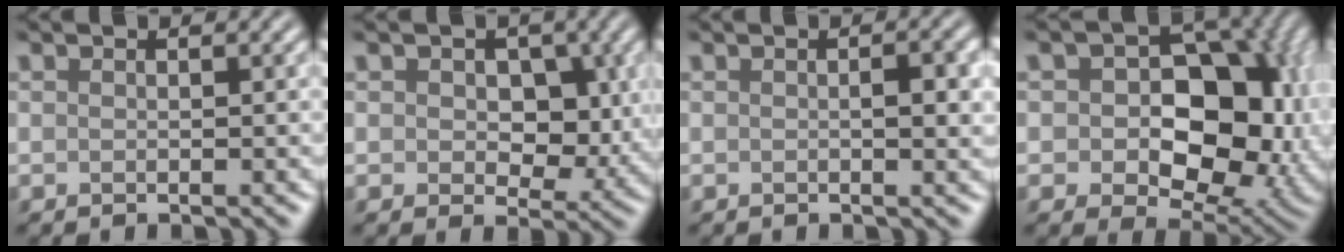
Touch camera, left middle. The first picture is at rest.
{"total": 5.2, "force": [0.8, 3.6, 3.8], "torque": [-0.052, -0.010, 0.008]}
{"total": 2.3, "force": [0.0, 0.7, 2.1], "torque": [-0.030, 0.001, 0.000]}
{"total": 12.0, "force": [0.8, 8.3, 8.7], "torque": [-0.101, 0.002, 0.014]}